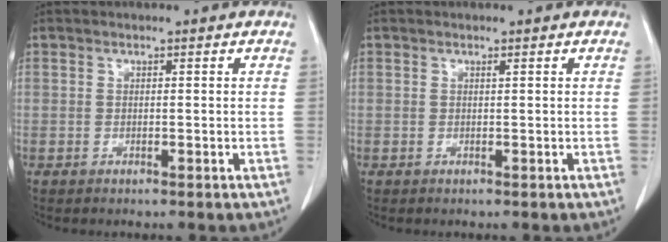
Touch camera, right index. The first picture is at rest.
{"total": 0.0}